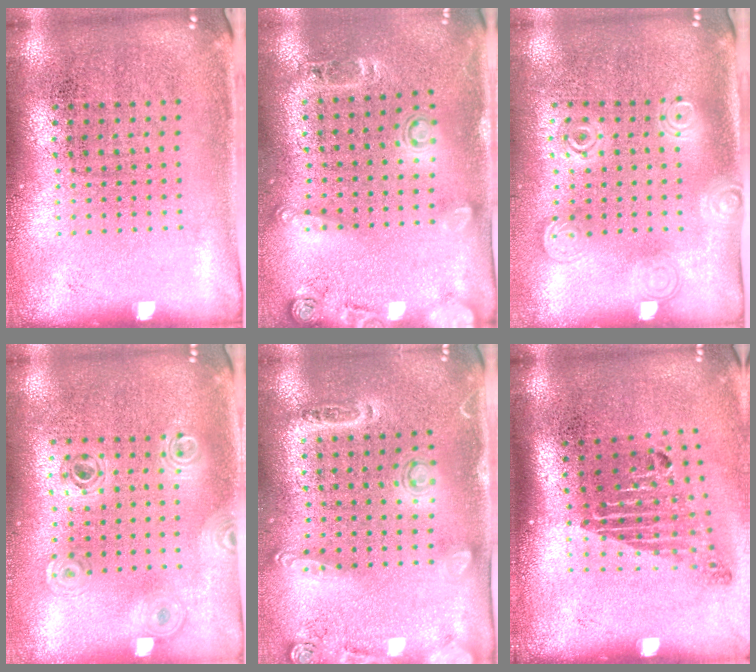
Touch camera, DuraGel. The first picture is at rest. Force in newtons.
{"total": 1.7, "press": 1.2, "slide": 1.2}
{"total": 1.5, "press": 1.4, "slide": 0.7}
{"total": 0.8, "press": 0.8, "slide": 0.1}
{"total": 1.6, "press": 1.4, "slide": 0.8}
{"total": 1.8, "press": 1.2, "slide": 1.3}